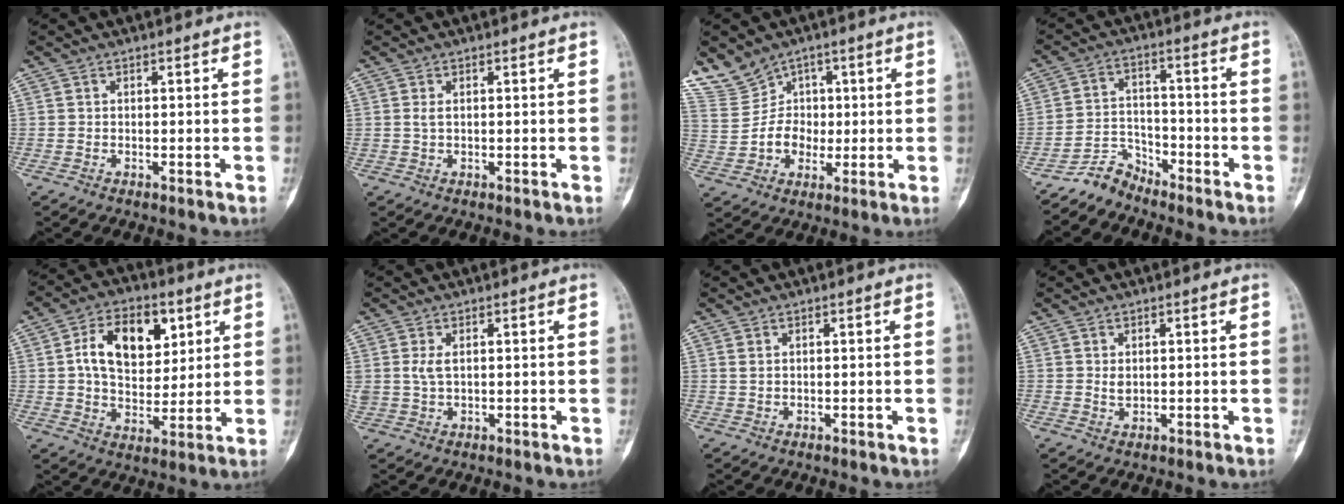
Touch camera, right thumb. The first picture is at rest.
{"total": 1.1, "force": [0.3, 0.6, 0.9], "torque": [-0.020, 0.004, 0.011]}
{"total": 10.4, "force": [4.7, 9.0, 2.3], "torque": [-0.017, 0.002, 0.098]}
{"total": 5.3, "force": [-4.9, 2.0, -0.1], "torque": [0.015, 0.047, -0.098]}
{"total": 14.6, "force": [4.4, 9.4, 10.3], "torque": [-0.132, -0.008, 0.074]}
{"total": 2.6, "force": [0.7, 1.5, 2.0], "torque": [-0.045, 0.002, 0.020]}
{"total": 0.9, "force": [0.4, 0.5, 0.6], "torque": [-0.015, 0.004, 0.012]}
{"total": 1.3, "force": [0.3, 0.9, 1.0], "torque": [-0.014, -0.005, 0.010]}